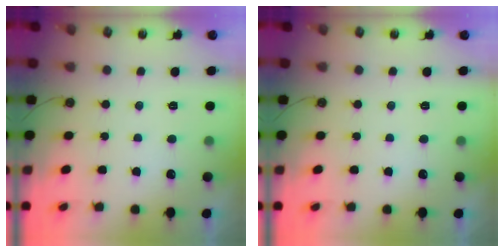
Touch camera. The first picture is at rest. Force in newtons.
{"total": 0.0}